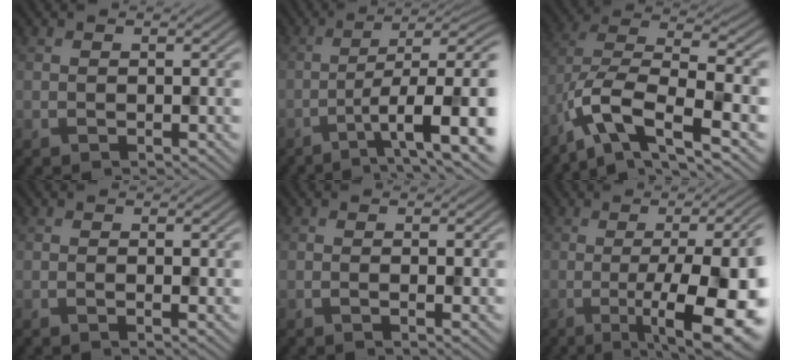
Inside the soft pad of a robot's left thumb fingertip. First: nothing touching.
{"total": 11.0, "force": [-3.6, 2.8, 10.1], "torque": [-0.154, -0.003, -0.050]}
{"total": 12.2, "force": [-6.1, 4.2, 9.7], "torque": [-0.190, -0.006, -0.115]}
{"total": 0.9, "force": [0.1, 0.1, 0.8], "torque": [-0.014, -0.003, 0.000]}
{"total": 1.1, "force": [-0.1, 0.1, 1.1], "torque": [-0.020, -0.001, -0.003]}
{"total": 17.3, "force": [-3.2, 5.3, 16.1], "torque": [-0.185, -0.003, -0.041]}